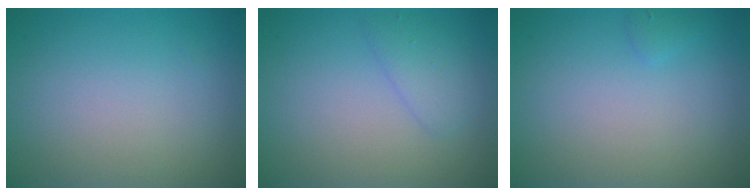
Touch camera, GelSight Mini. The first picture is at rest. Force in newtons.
{"total": 1.9, "press": 1.9, "slide": 0.1}
{"total": 0.6, "press": 0.6, "slide": 0.1}